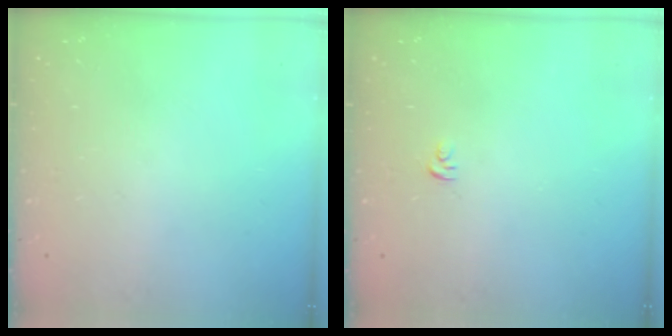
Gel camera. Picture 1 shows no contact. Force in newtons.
{"total": 4.1, "press": 4.1, "slide": 0.4}